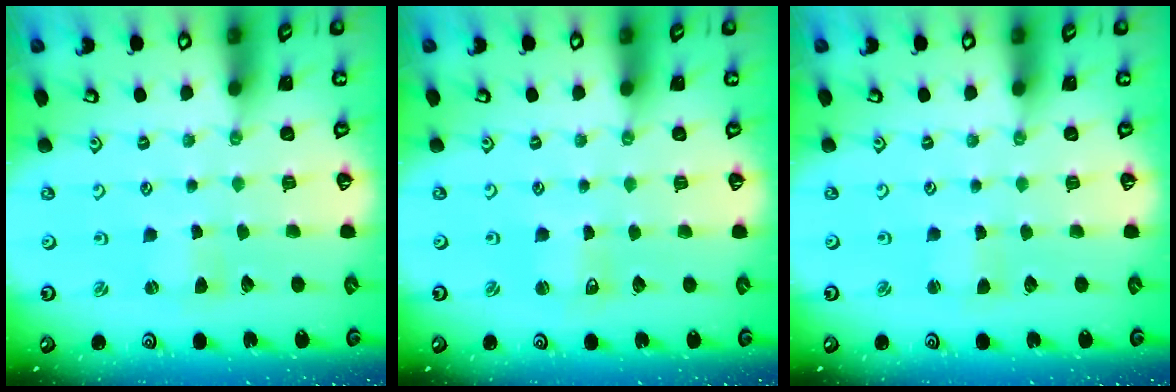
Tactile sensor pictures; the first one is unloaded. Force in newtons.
{"total": 1.5, "press": 1.5, "slide": 0.3}
{"total": 1.2, "press": 1.2, "slide": 0.2}